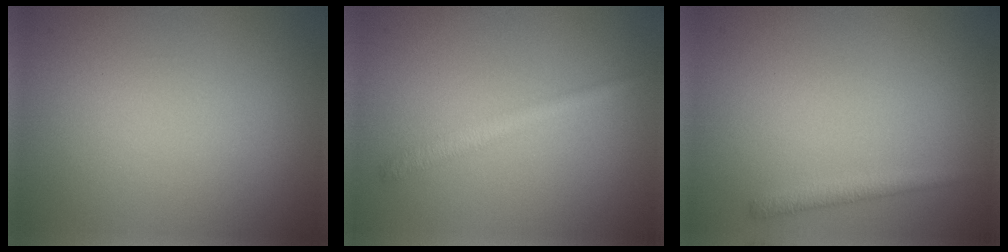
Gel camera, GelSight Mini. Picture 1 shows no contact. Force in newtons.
{"total": 1.8, "press": 1.8, "slide": 0.1}
{"total": 1.4, "press": 1.4, "slide": 0.1}